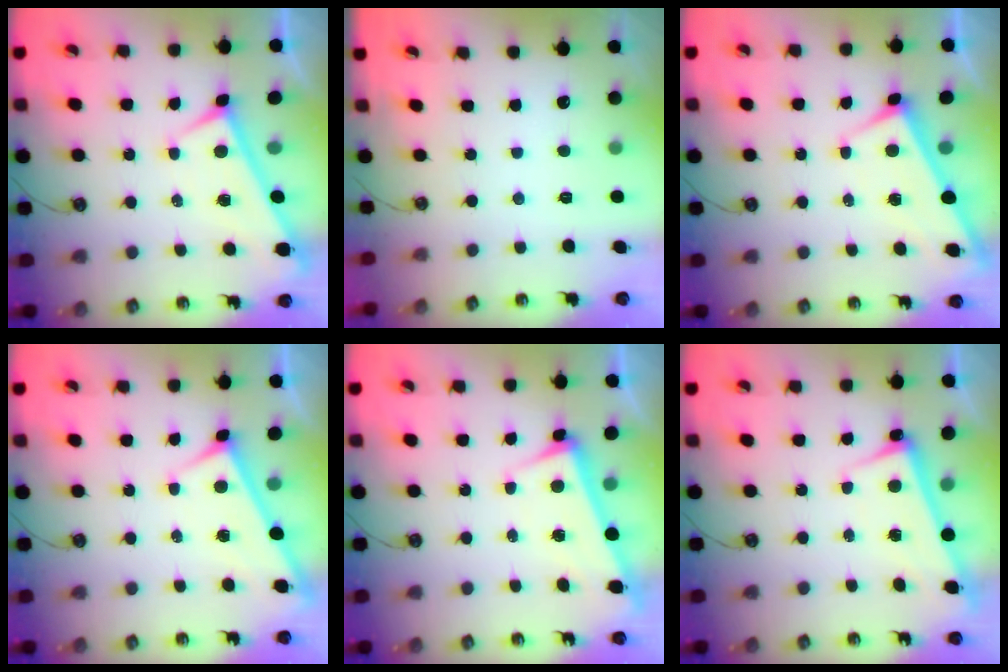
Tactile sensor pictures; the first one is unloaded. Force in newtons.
{"total": 0.0}
{"total": 2.8, "press": 2.8, "slide": 0.0}
{"total": 2.9, "press": 2.9, "slide": 0.3}
{"total": 3.3, "press": 3.2, "slide": 1.0}
{"total": 2.5, "press": 2.4, "slide": 0.6}